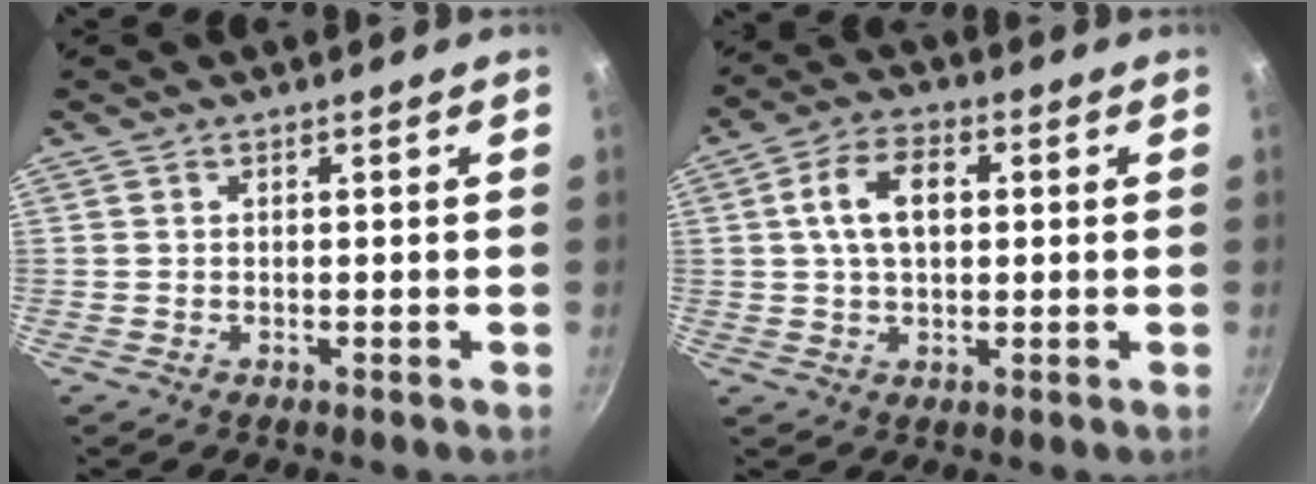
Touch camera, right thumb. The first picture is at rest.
{"total": 9.2, "force": [1.6, 5.6, 7.1], "torque": [-0.113, 0.017, 0.020]}